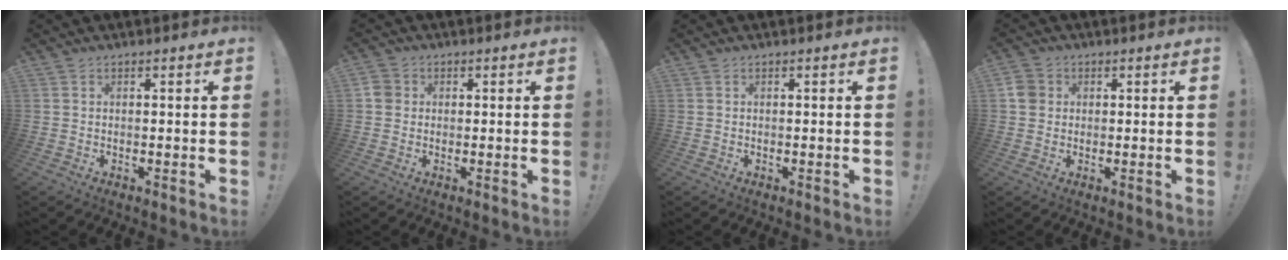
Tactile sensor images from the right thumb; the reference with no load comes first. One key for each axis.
{"total": 3.4, "fx": 0.3, "fy": 3.1, "fz": 1.3, "tx": -0.017, "ty": 0.009, "tz": 0.008}
{"total": 0.0}
{"total": 4.3, "fx": 0.9, "fy": 4.0, "fz": 1.5, "tx": -0.017, "ty": 0.007, "tz": 0.019}